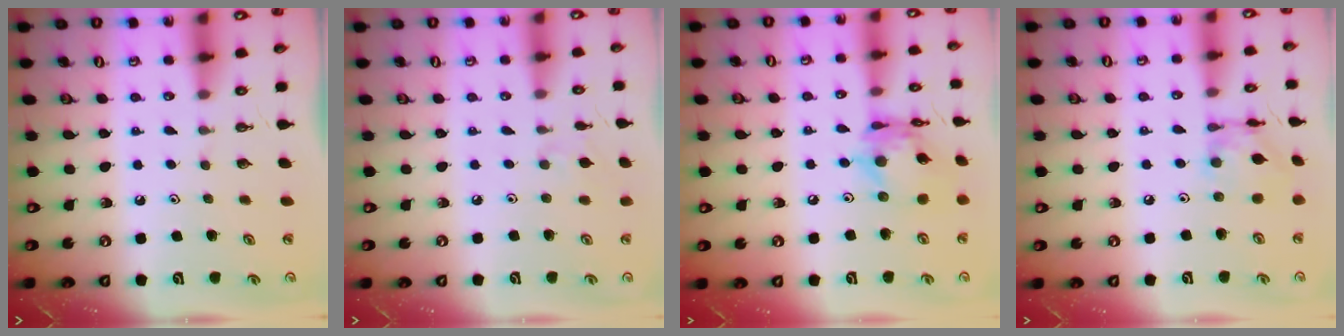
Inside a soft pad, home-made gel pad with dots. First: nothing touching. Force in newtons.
{"total": 2.2, "press": 2.2, "slide": 0.5}
{"total": 13.5, "press": 13.4, "slide": 1.4}
{"total": 10.5, "press": 10.4, "slide": 1.0}